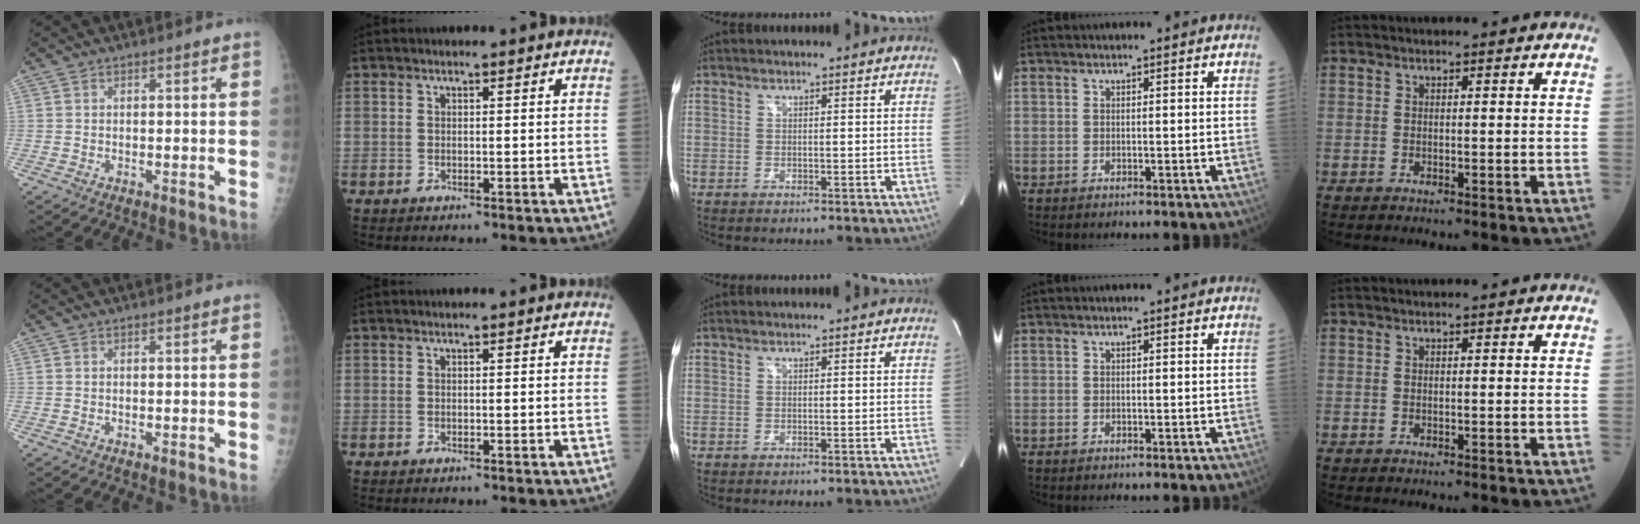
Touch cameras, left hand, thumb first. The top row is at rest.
{}